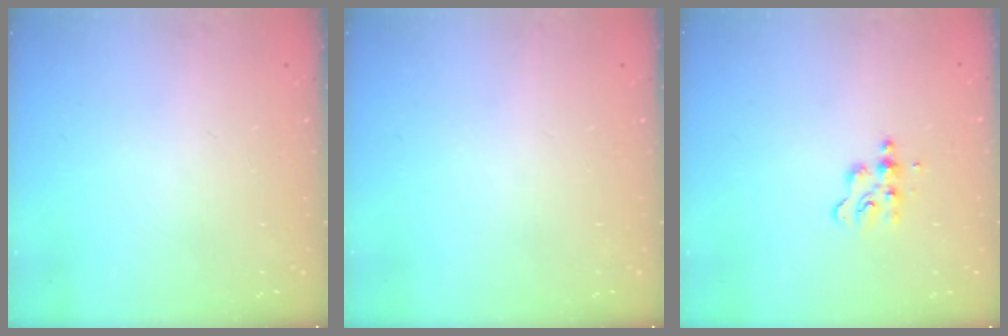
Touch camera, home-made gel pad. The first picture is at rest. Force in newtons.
{"total": 0.0}
{"total": 4.4, "press": 4.4, "slide": 0.5}